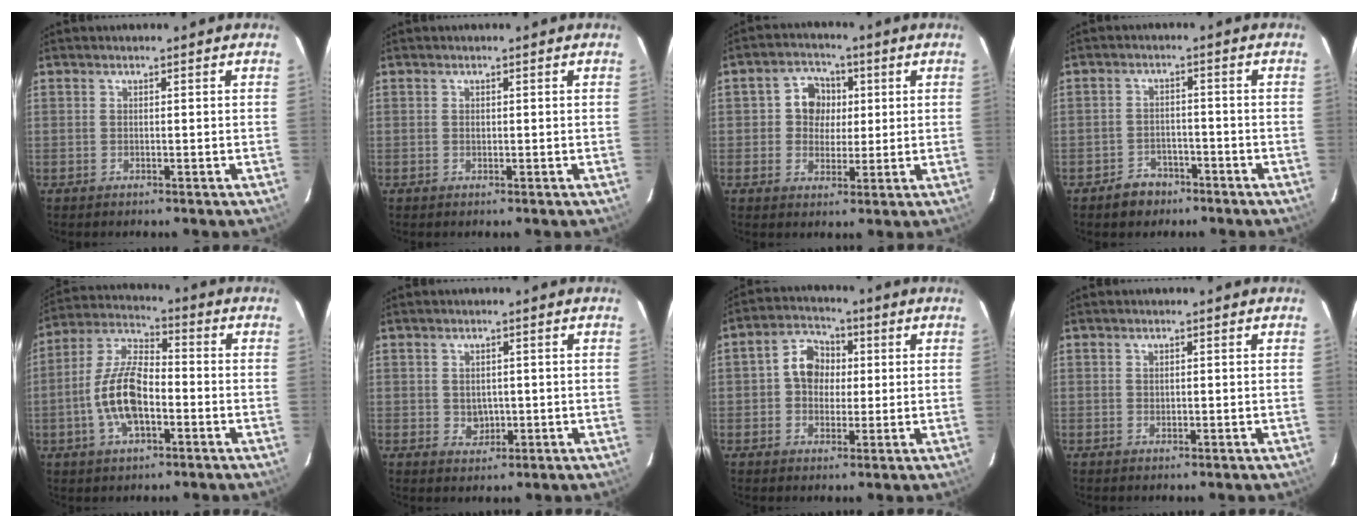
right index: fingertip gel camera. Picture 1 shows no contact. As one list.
[{"total": 0.5, "force": [0.0, 0.5, 0.2], "torque": [-0.001, 0.000, 0.002]}, {"total": 5.8, "force": [0.8, 5.4, 2.0], "torque": [-0.034, 0.018, 0.013]}, {"total": 5.1, "force": [-3.6, 3.4, 0.9], "torque": [-0.031, 0.014, -0.048]}, {"total": 13.5, "force": [-4.0, 5.2, 11.8], "torque": [-0.248, 0.003, -0.078]}, {"total": 3.0, "force": [-0.1, 2.7, 1.4], "torque": [-0.023, 0.002, 0.007]}, {"total": 6.2, "force": [0.5, 5.3, 3.2], "torque": [-0.060, 0.024, 0.007]}, {"total": 0.0}]